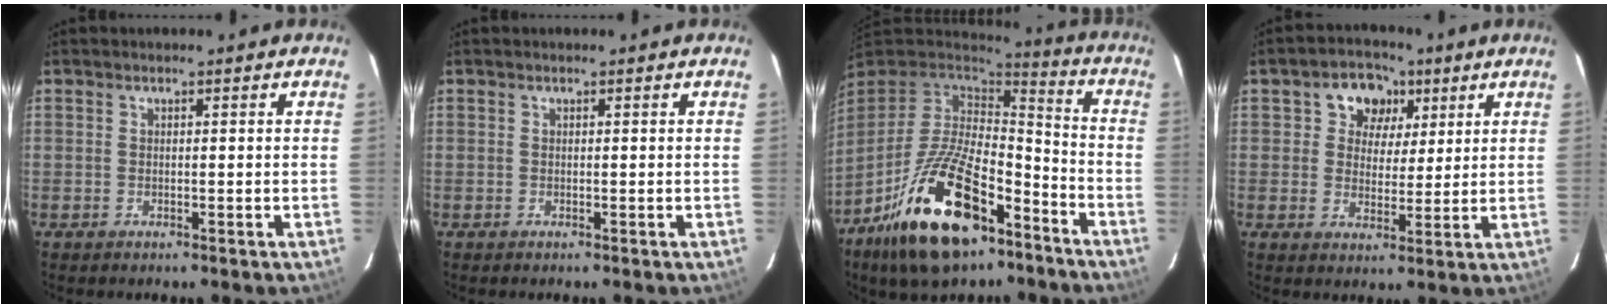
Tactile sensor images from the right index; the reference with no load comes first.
{"total": 0.0}
{"total": 23.7, "force": [-13.4, 10.9, 16.3], "torque": [-0.321, -0.012, -0.221]}
{"total": 7.6, "force": [3.0, 6.4, 2.8], "torque": [-0.050, 0.010, 0.044]}